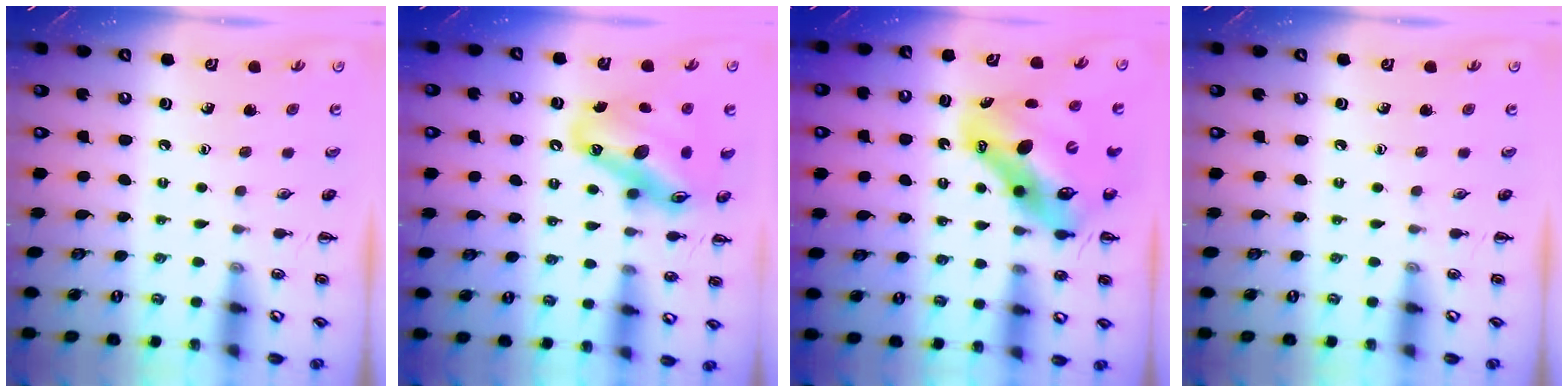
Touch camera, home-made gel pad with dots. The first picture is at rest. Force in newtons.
{"total": 16.9, "press": 16.1, "slide": 5.2}
{"total": 13.3, "press": 12.8, "slide": 3.5}
{"total": 0.0}